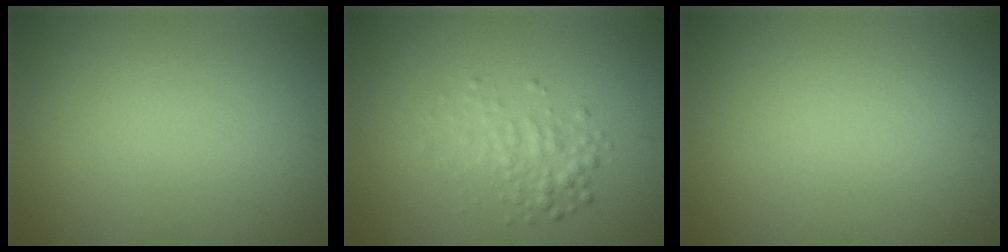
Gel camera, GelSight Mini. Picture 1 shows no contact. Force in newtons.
{"total": 2.3, "press": 2.3, "slide": 0.1}
{"total": 0.0}